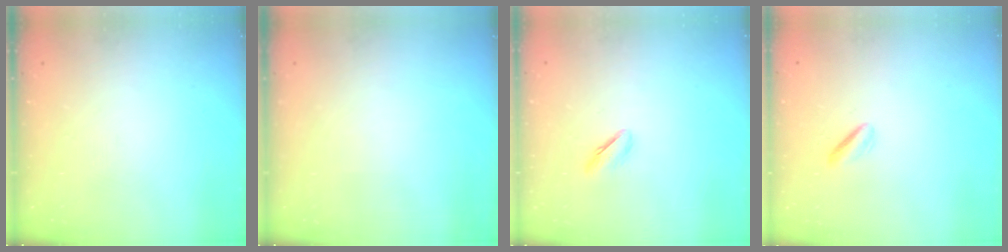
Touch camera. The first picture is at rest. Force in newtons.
{"total": 0.0}
{"total": 3.6, "press": 3.5, "slide": 1.1}
{"total": 1.0, "press": 0.6, "slide": 0.8}